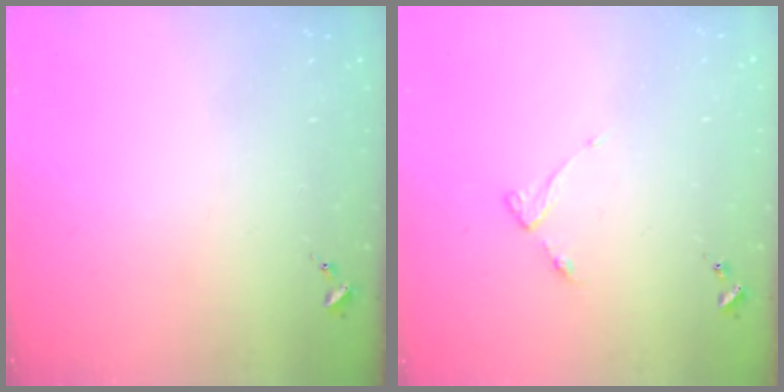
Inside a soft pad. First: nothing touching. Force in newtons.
{"total": 4.0, "press": 3.9, "slide": 0.5}